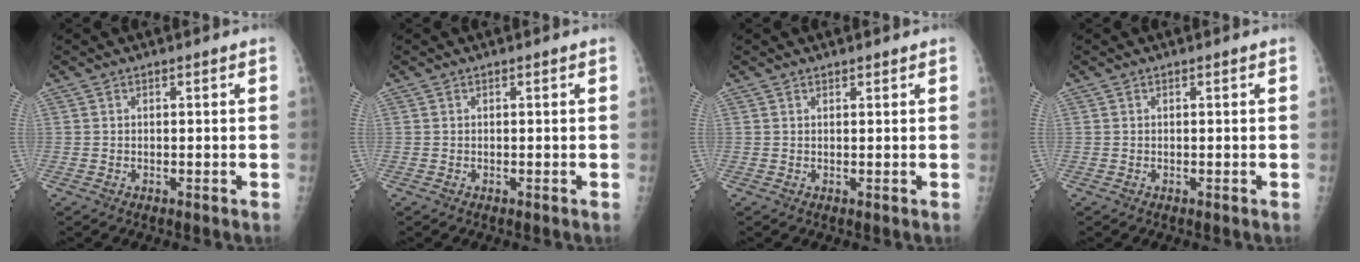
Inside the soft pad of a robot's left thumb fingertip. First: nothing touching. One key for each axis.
{"total": 0.0}
{"total": 0.7, "fx": 0.6, "fy": 0.2, "fz": 0.1, "tx": 0.001, "ty": -0.002, "tz": 0.011}
{"total": 0.0}